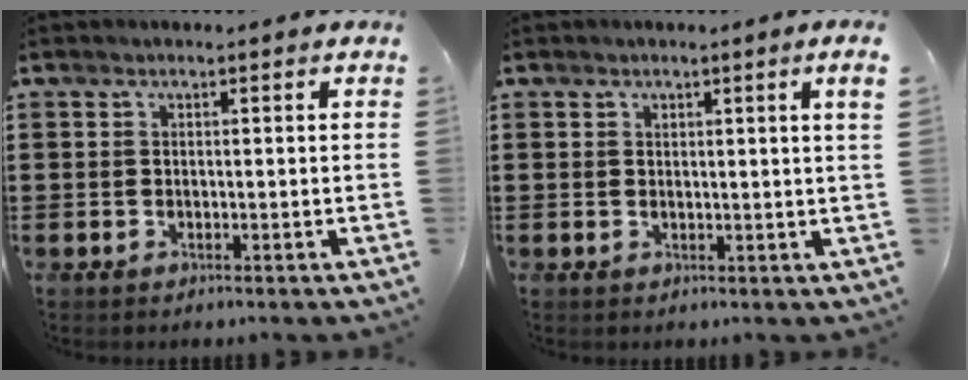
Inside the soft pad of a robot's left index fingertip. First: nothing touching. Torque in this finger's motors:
{"motor_torque": [0.01, 0.00, 0.03, 0.02]}